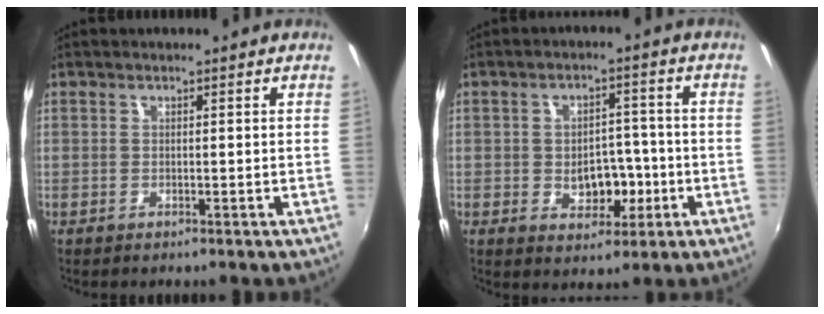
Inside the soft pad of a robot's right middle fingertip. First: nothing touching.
{"total": 6.3, "force": [-1.4, 4.3, 4.4], "torque": [-0.069, 0.004, -0.009]}